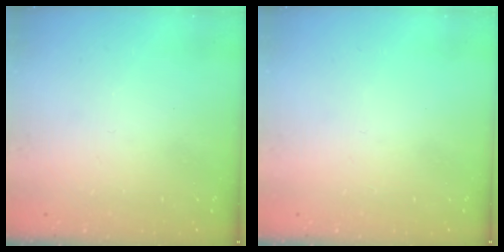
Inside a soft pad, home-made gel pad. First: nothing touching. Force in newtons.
{"total": 0.0}